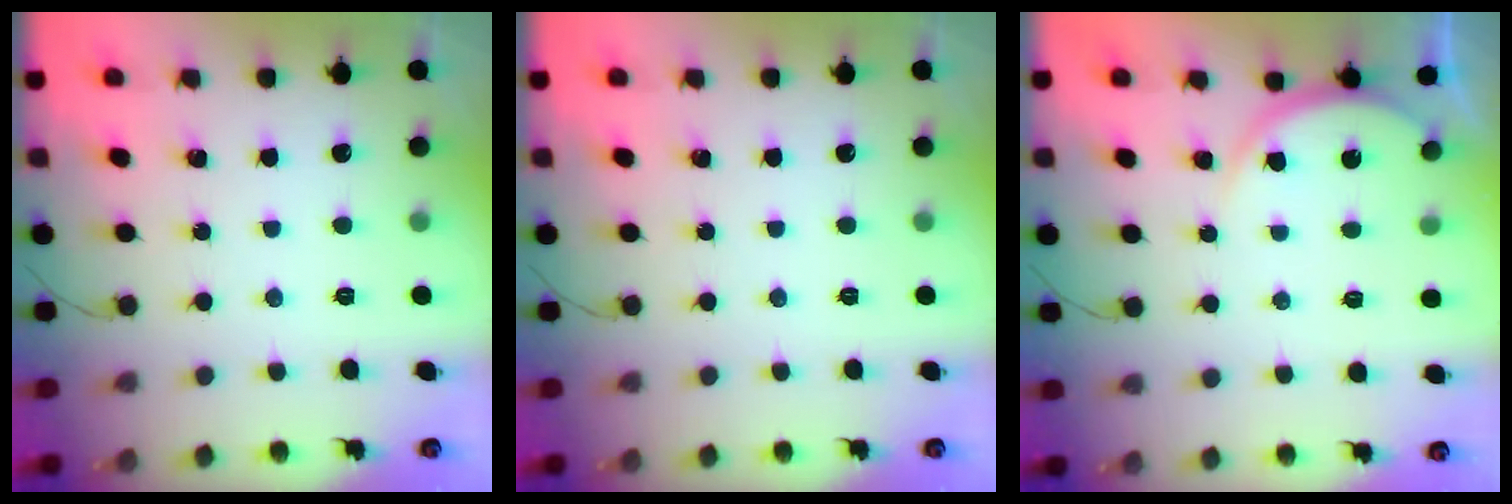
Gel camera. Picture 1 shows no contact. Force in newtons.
{"total": 0.0}
{"total": 5.2, "press": 5.1, "slide": 0.6}